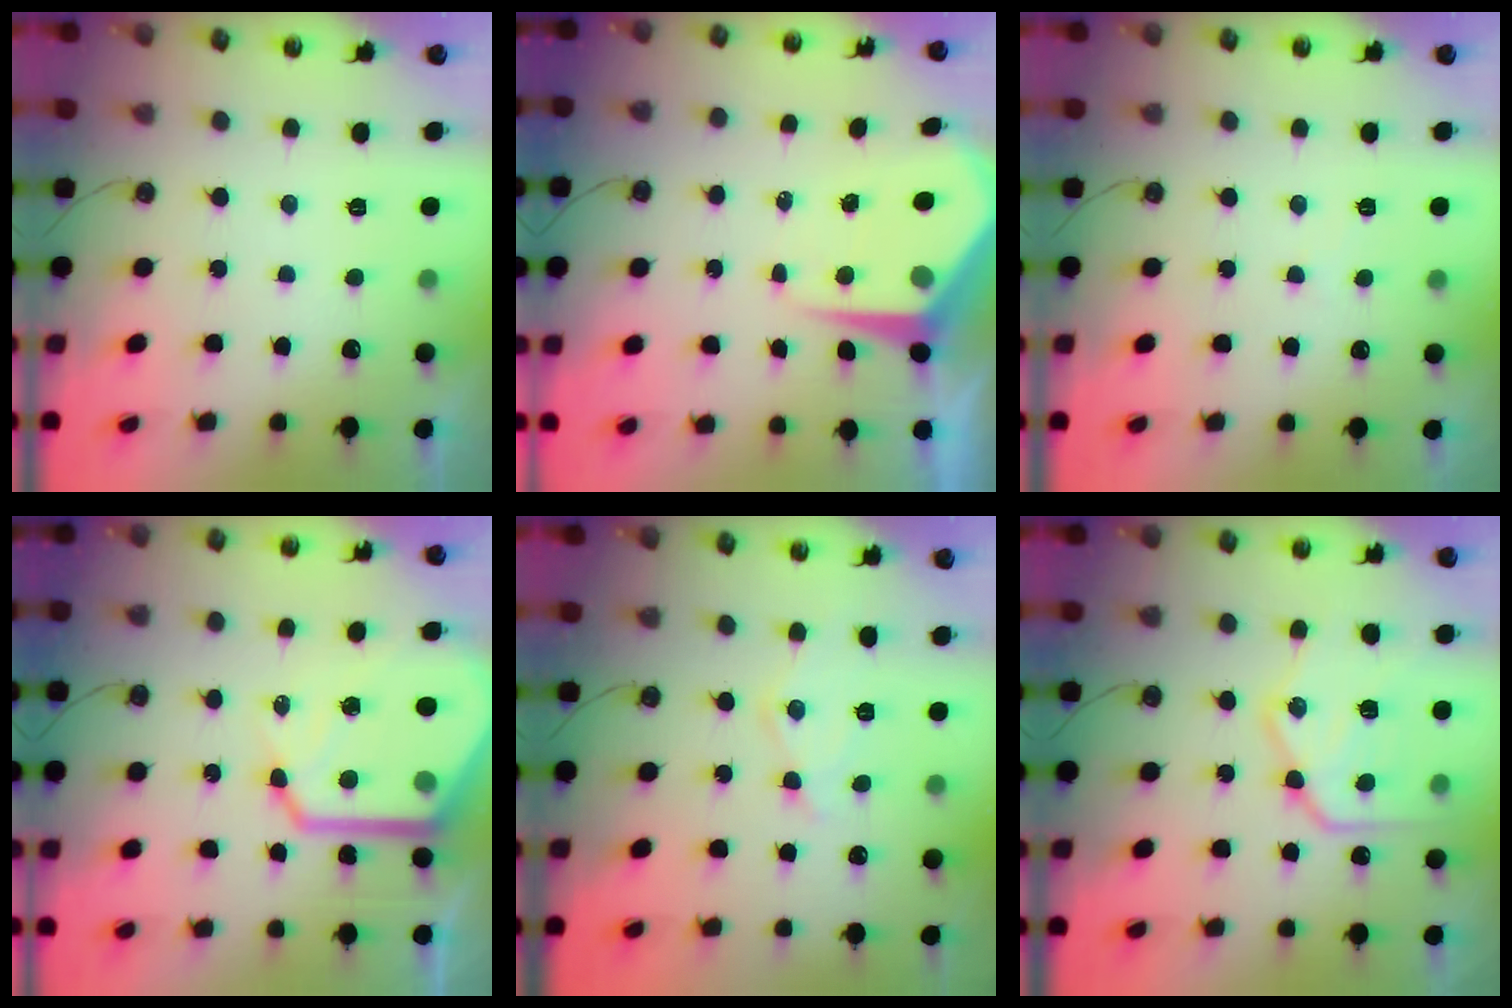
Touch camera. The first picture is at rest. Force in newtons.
{"total": 8.0, "press": 8.0, "slide": 0.7}
{"total": 4.3, "press": 4.3, "slide": 0.7}
{"total": 19.2, "press": 19.0, "slide": 2.1}
{"total": 10.8, "press": 10.7, "slide": 0.9}
{"total": 20.0, "press": 19.9, "slide": 1.7}